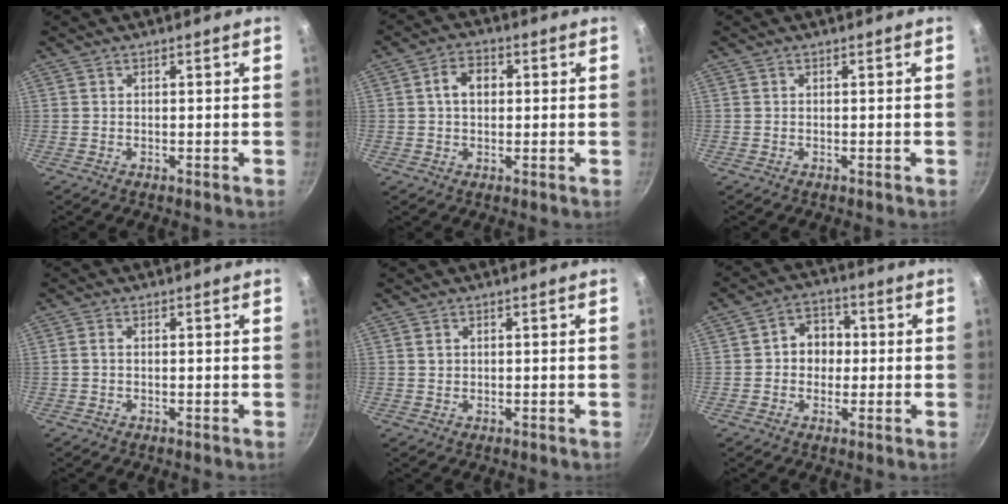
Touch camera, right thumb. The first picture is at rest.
{"total": 5.3, "force": [0.7, 3.8, 3.6], "torque": [-0.042, 0.012, 0.005]}
{"total": 0.0}
{"total": 1.1, "force": [-0.1, 0.7, 0.9], "torque": [-0.019, 0.004, -0.003]}
{"total": 1.1, "force": [0.4, 0.9, 0.4], "torque": [-0.005, 0.001, 0.007]}
{"total": 7.0, "force": [0.1, 5.9, 3.7], "torque": [-0.014, 0.013, -0.007]}